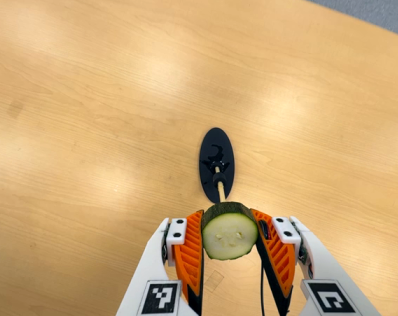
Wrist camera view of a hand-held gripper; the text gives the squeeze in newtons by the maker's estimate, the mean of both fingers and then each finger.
{"total": 11.2, "left": 10.9, "right": 11.5}